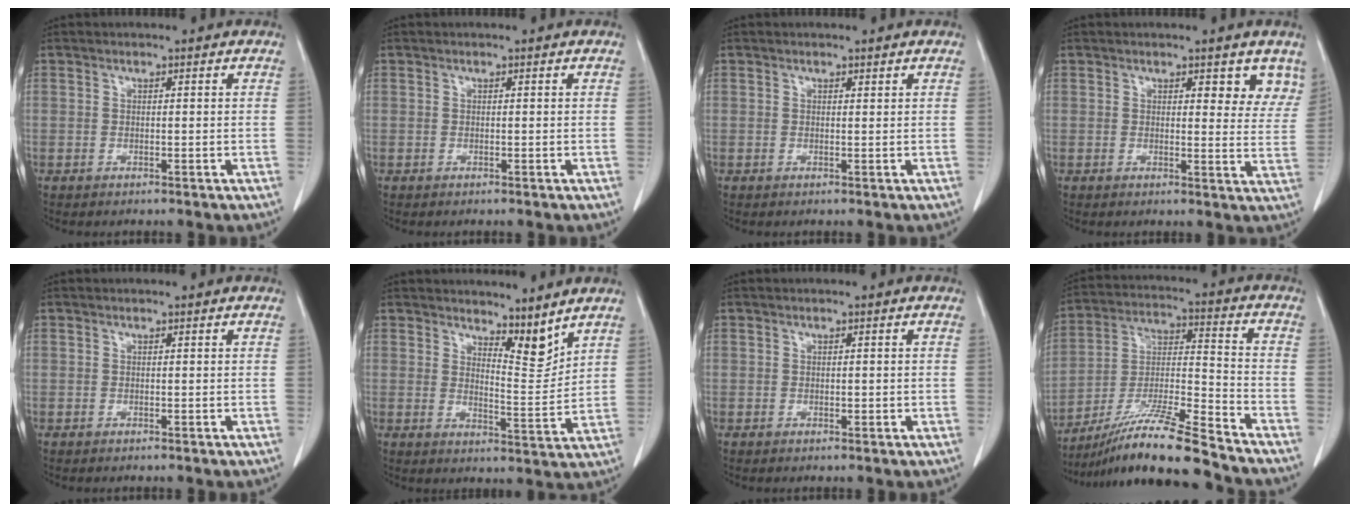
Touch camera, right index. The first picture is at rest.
{"total": 0.0}
{"total": 0.0}
{"total": 5.6, "force": [4.1, 2.2, 3.1], "torque": [-0.012, -0.018, 0.034]}
{"total": 0.0}
{"total": 5.5, "force": [4.8, 1.1, 2.4], "torque": [-0.034, -0.016, 0.083]}
{"total": 0.6, "force": [0.0, 0.4, 0.4], "torque": [-0.004, 0.001, 0.003]}
{"total": 14.9, "force": [-12.7, -1.0, 7.9], "torque": [-0.145, -0.012, -0.229]}